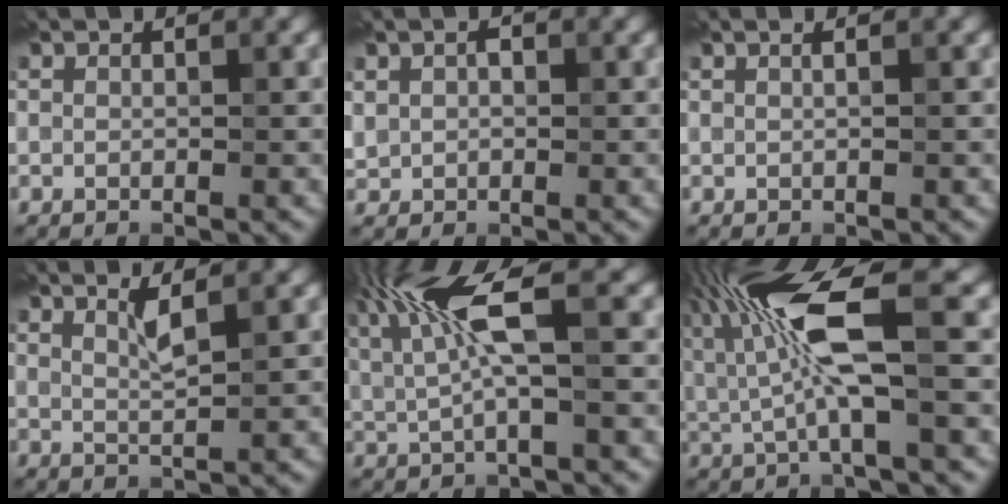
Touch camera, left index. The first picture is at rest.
{"total": 1.8, "force": [0.5, 1.4, 1.0], "torque": [-0.020, 0.004, 0.009]}
{"total": 1.1, "force": [0.5, 0.4, 0.8], "torque": [-0.002, -0.004, 0.001]}
{"total": 2.1, "force": [1.2, 0.3, 1.7], "torque": [-0.029, -0.001, 0.020]}
{"total": 7.2, "force": [2.2, 1.6, 6.7], "torque": [-0.140, 0.010, 0.040]}
{"total": 9.4, "force": [1.8, 2.3, 8.9], "torque": [-0.183, 0.004, 0.032]}